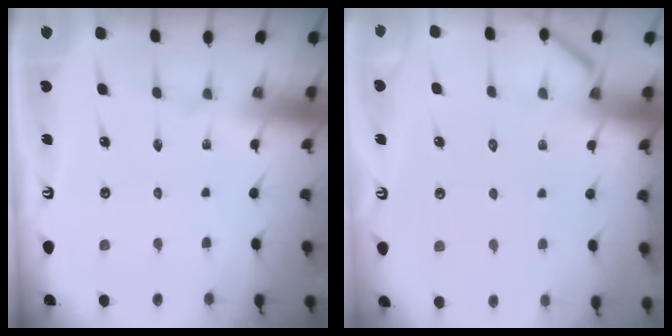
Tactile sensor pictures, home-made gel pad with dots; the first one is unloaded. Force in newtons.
{"total": 3.6, "press": 3.6, "slide": 0.3}